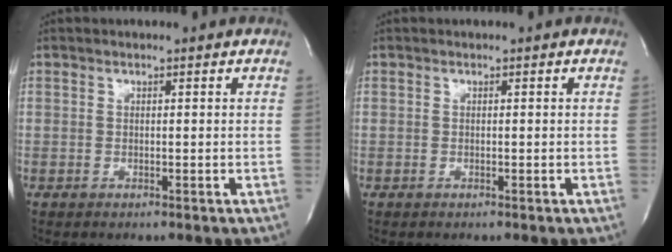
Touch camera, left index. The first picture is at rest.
{"total": 0.0}